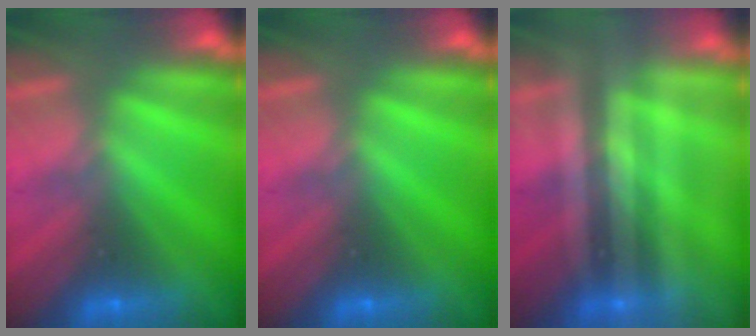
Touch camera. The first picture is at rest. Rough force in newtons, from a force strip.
{"total": 0.0}
{"total": 1.9}